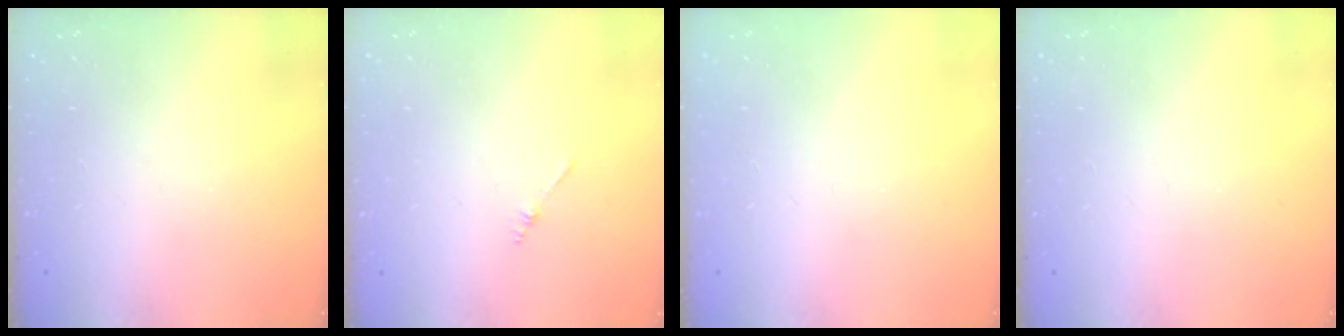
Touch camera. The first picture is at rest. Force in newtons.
{"total": 1.3, "press": 1.3, "slide": 0.3}
{"total": 0.0}
{"total": 0.0}